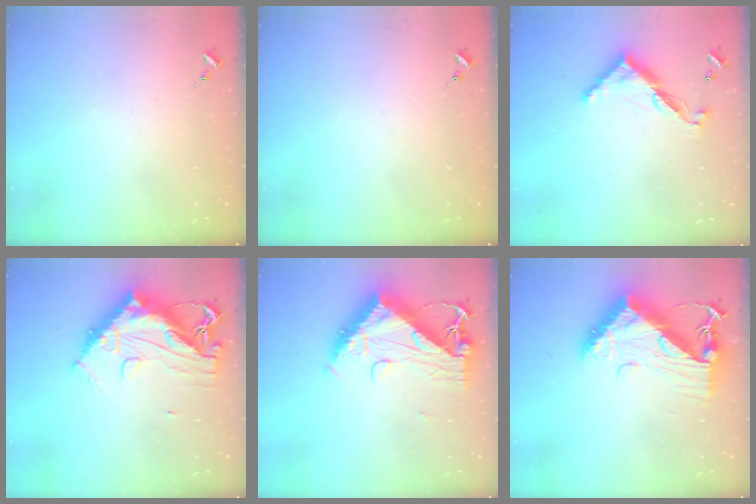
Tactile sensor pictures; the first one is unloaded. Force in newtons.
{"total": 0.0}
{"total": 11.0, "press": 11.0, "slide": 0.4}
{"total": 16.4, "press": 16.3, "slide": 1.5}
{"total": 15.6, "press": 15.5, "slide": 1.5}
{"total": 13.5, "press": 13.5, "slide": 1.2}